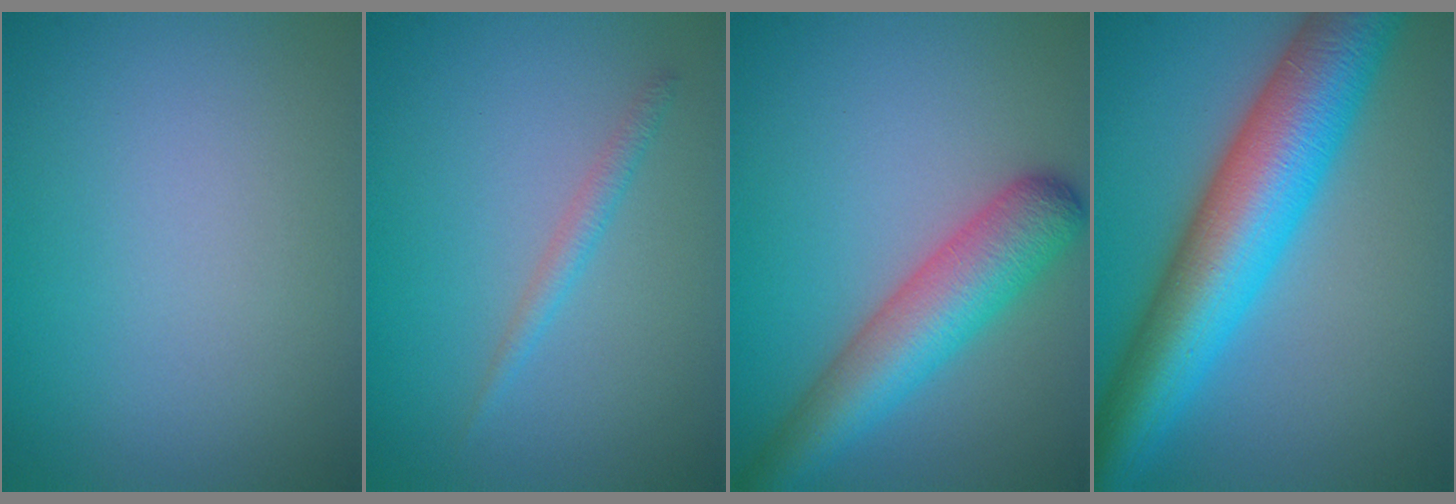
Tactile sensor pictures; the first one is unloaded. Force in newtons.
{"total": 1.3, "press": 1.3, "slide": 0.1}
{"total": 6.5, "press": 6.5, "slide": 0.5}
{"total": 11.8, "press": 11.8, "slide": 0.1}